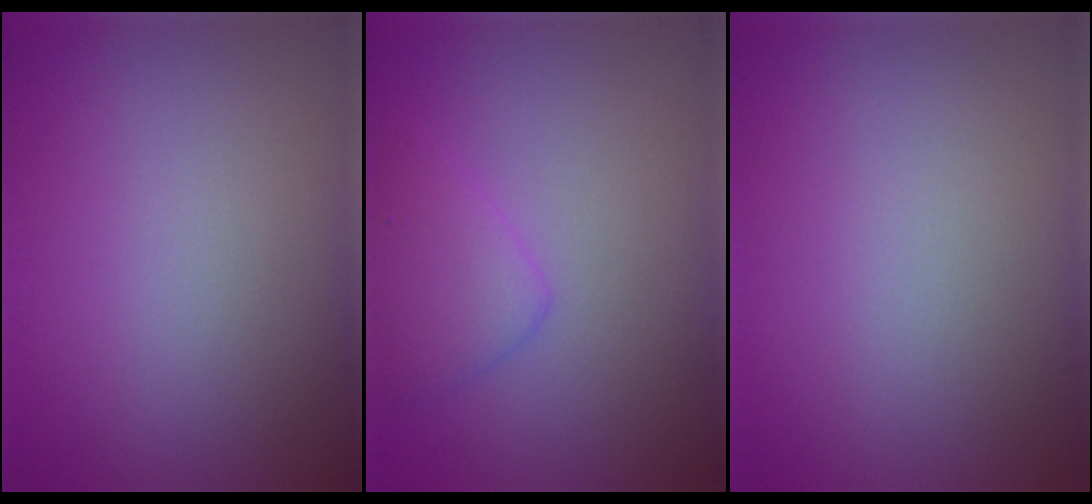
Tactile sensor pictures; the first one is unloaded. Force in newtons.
{"total": 2.5, "press": 2.5, "slide": 0.1}
{"total": 0.0}